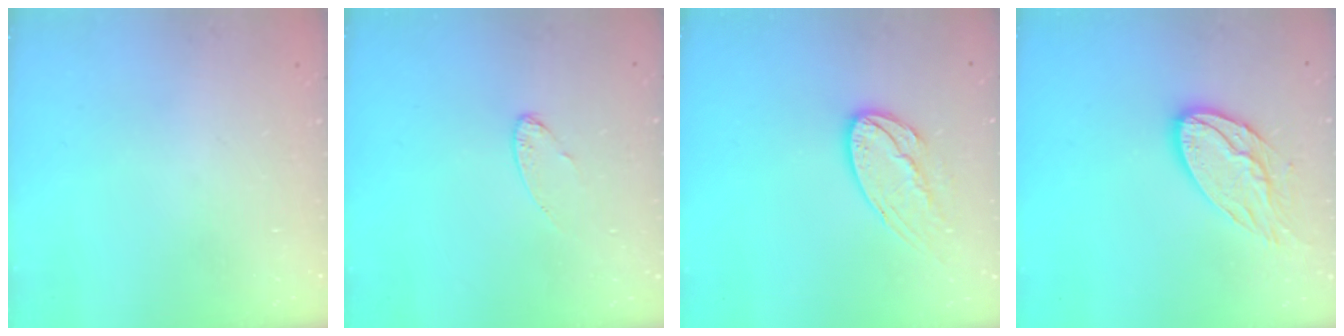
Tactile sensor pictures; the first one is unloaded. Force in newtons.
{"total": 6.2, "press": 6.2, "slide": 0.5}
{"total": 12.3, "press": 12.2, "slide": 1.0}
{"total": 11.8, "press": 11.8, "slide": 0.6}